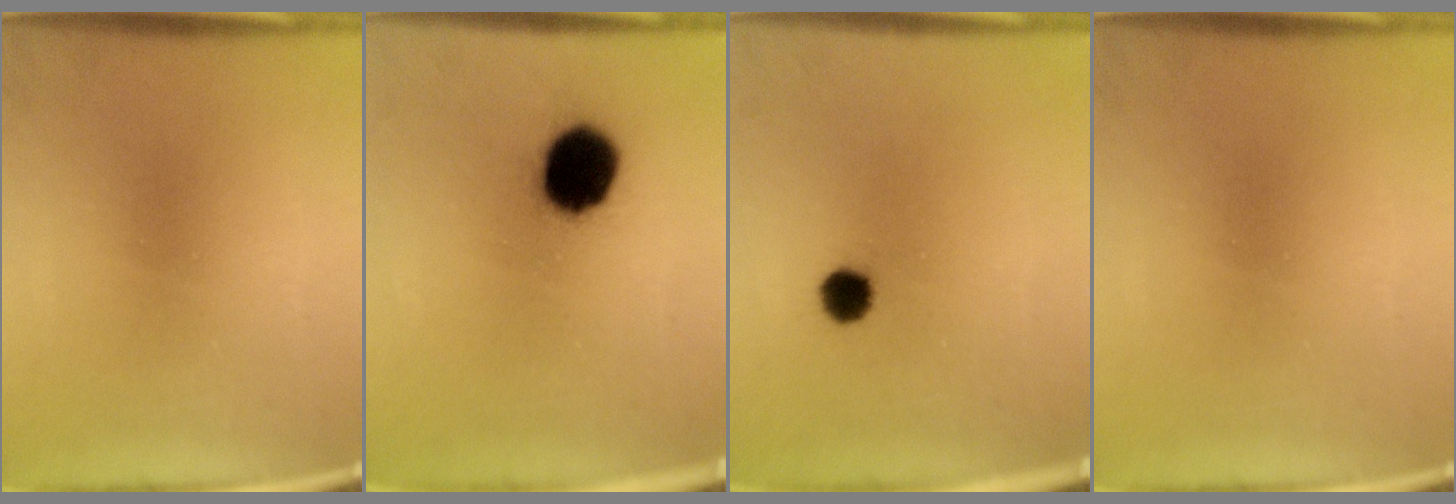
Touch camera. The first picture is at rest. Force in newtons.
{"total": 13.6}
{"total": 4.1}
{"total": 0.0}